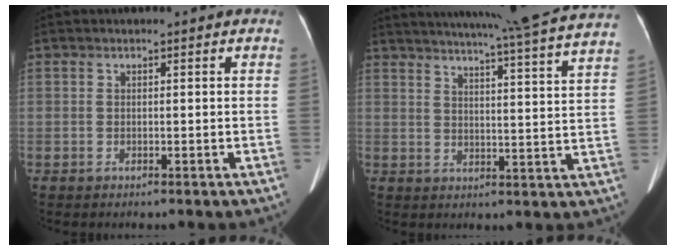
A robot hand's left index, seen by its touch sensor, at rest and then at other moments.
{"total": 25.4, "force": [22.9, -1.3, 11.0], "torque": [-0.174, -0.045, 0.278]}